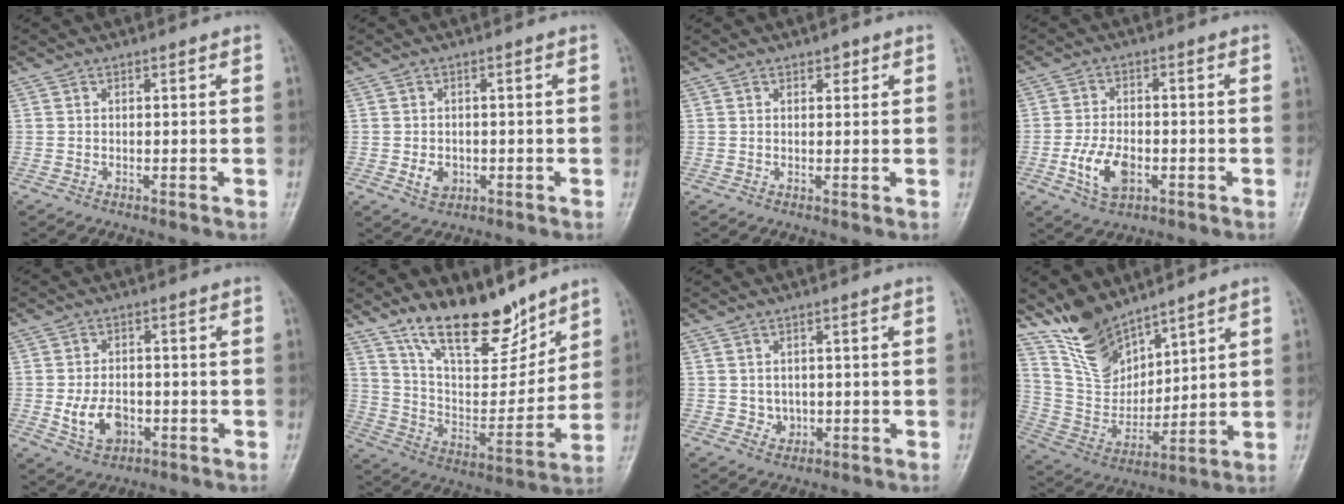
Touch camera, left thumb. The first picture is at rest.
{"total": 3.2, "force": [-0.9, 2.5, 1.8], "torque": [-0.019, 0.002, -0.008]}
{"total": 1.5, "force": [0.9, 0.9, 0.8], "torque": [0.001, -0.002, 0.009]}
{"total": 7.5, "force": [-2.5, 4.4, 5.6], "torque": [-0.102, 0.007, -0.044]}
{"total": 6.6, "force": [-1.7, 4.5, 4.5], "torque": [-0.065, 0.006, -0.024]}
{"total": 18.3, "force": [13.6, 7.0, 10.0], "torque": [-0.117, -0.083, 0.242]}
{"total": 2.3, "force": [-0.2, 2.1, 1.0], "torque": [-0.004, 0.002, 0.005]}
{"total": 12.7, "force": [10.1, 5.6, 5.1], "torque": [-0.067, -0.064, 0.213]}